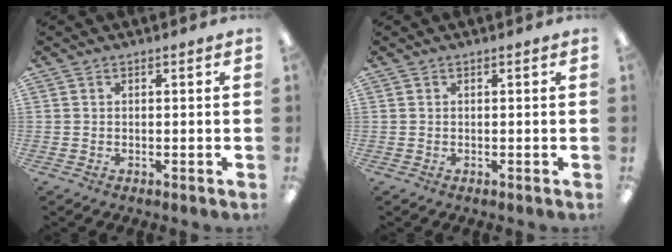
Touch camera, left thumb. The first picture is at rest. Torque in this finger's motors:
{"motor_torque": [-0.04, -0.05, 0.06, 0.01, 0.00]}